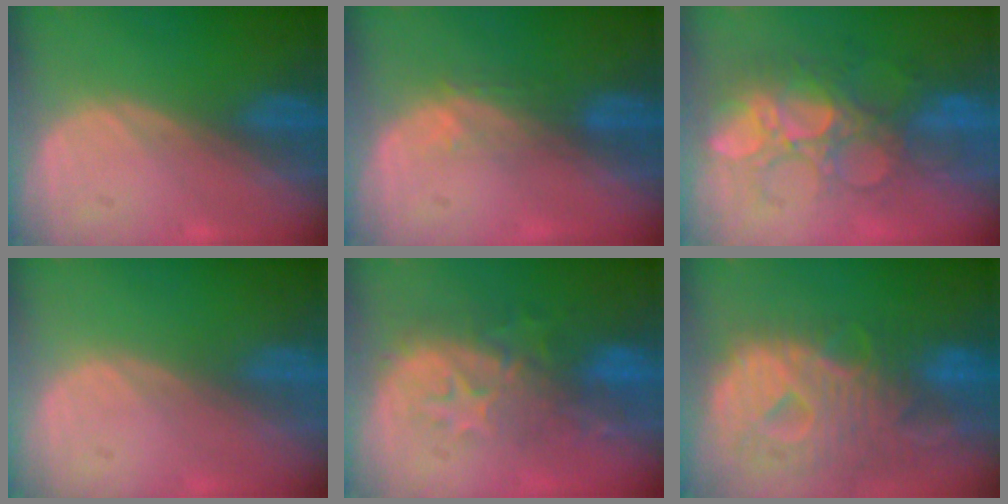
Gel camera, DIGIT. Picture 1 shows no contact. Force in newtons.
{"total": 2.9, "press": 2.4, "slide": 1.7}
{"total": 8.8, "press": 8.6, "slide": 1.6}
{"total": 0.0}
{"total": 9.4, "press": 8.7, "slide": 3.5}
{"total": 12.8, "press": 10.9, "slide": 6.8}